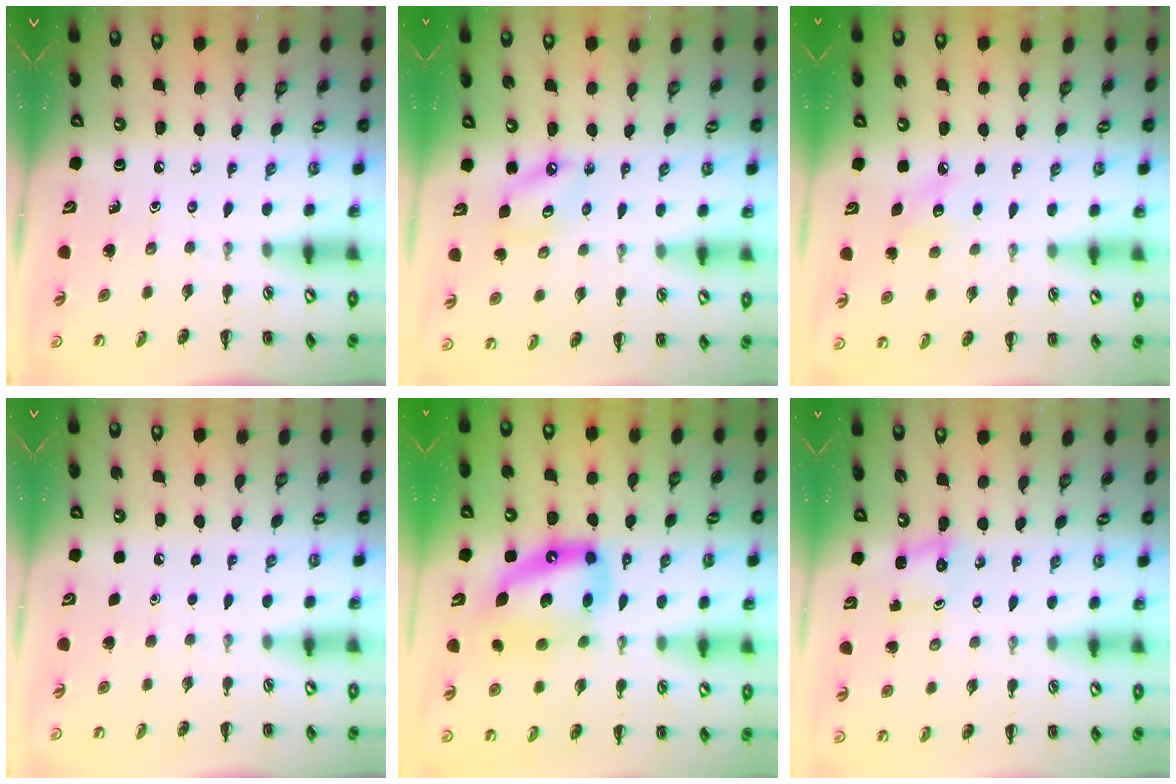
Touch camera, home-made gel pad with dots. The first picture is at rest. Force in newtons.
{"total": 5.5, "press": 5.4, "slide": 0.7}
{"total": 7.6, "press": 7.4, "slide": 1.5}
{"total": 1.6, "press": 1.6, "slide": 0.1}
{"total": 15.6, "press": 15.1, "slide": 3.9}
{"total": 1.3, "press": 1.2, "slide": 0.3}